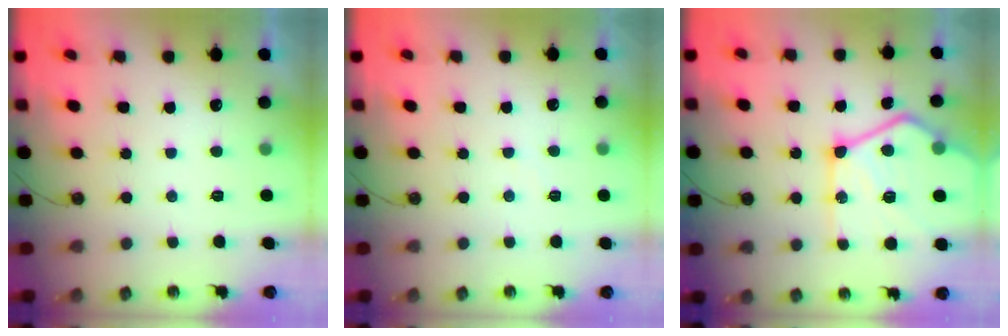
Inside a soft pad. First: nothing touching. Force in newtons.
{"total": 2.6, "press": 2.6, "slide": 0.3}
{"total": 23.3, "press": 23.1, "slide": 2.7}